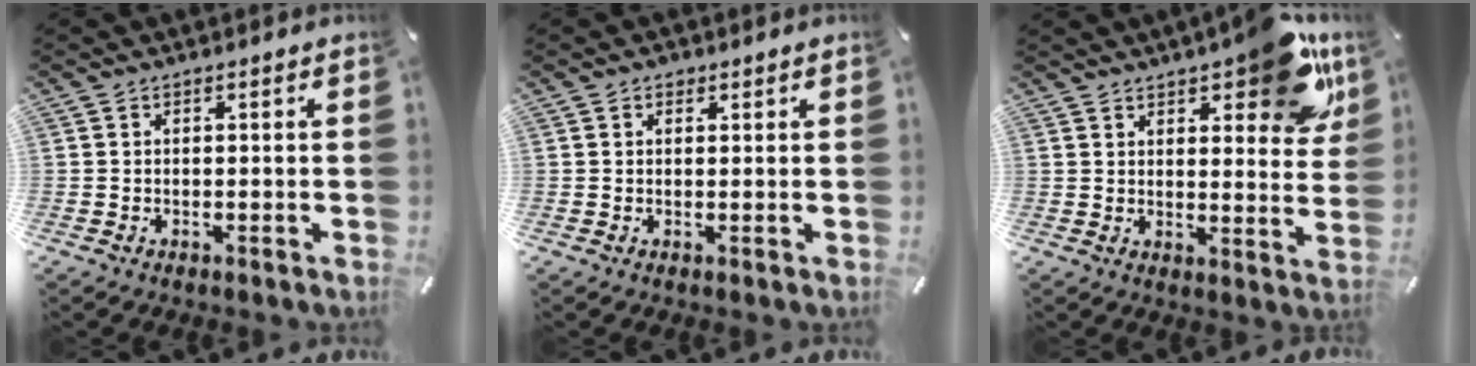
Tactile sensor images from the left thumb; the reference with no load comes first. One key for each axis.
{"total": 1.1, "fx": 0.7, "fy": 0.8, "fz": 0.3, "tx": 0.003, "ty": -0.002, "tz": 0.011}
{"total": 15.1, "fx": 9.6, "fy": 6.2, "fz": 9.8, "tx": -0.112, "ty": -0.062, "tz": 0.160}